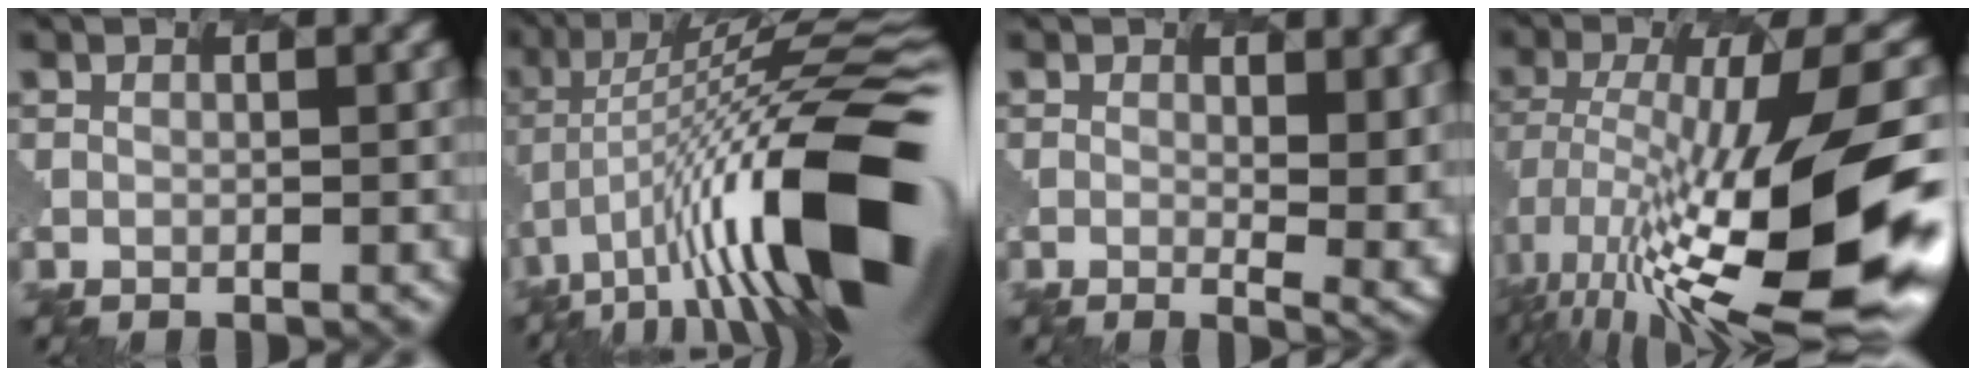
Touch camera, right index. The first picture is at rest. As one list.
[{"total": 16.5, "force": [-4.1, 5.1, 15.1], "torque": [-0.241, 0.023, -0.080]}, {"total": 4.5, "force": [0.9, 1.7, 4.1], "torque": [-0.060, -0.012, 0.013]}, {"total": 15.1, "force": [-4.0, 3.8, 14.0], "torque": [-0.256, 0.008, -0.070]}]